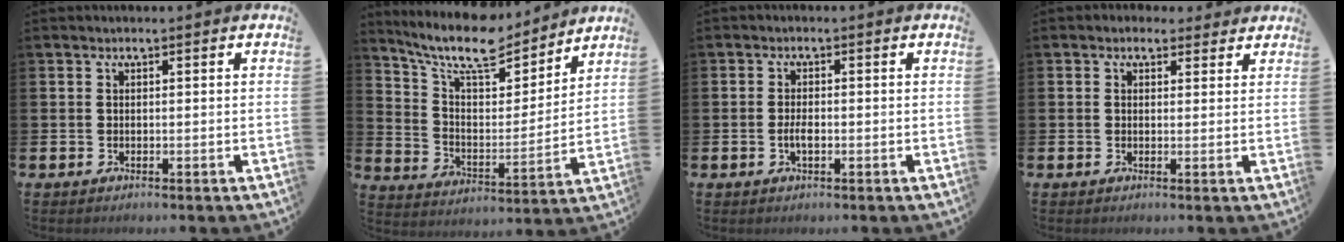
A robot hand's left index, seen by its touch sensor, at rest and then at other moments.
{"total": 10.9, "force": [9.4, 3.1, 4.6], "torque": [-0.122, -0.059, 0.162]}
{"total": 1.9, "force": [-0.5, 0.8, 1.7], "torque": [-0.023, -0.003, -0.012]}
{"total": 1.0, "force": [0.7, 0.7, 0.2], "torque": [0.002, 0.006, 0.010]}